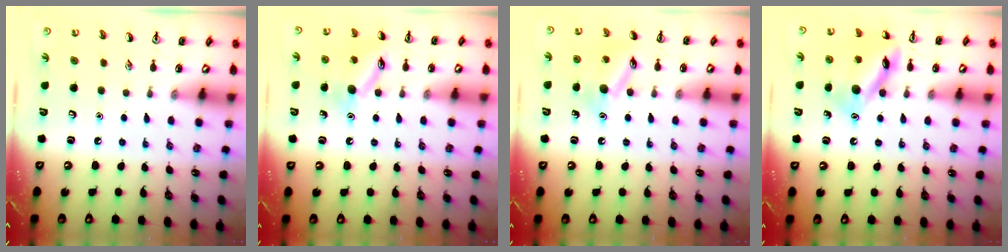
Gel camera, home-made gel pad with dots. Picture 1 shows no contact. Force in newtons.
{"total": 12.0, "press": 12.0, "slide": 0.8}
{"total": 12.1, "press": 12.1, "slide": 1.0}
{"total": 12.7, "press": 12.6, "slide": 1.2}